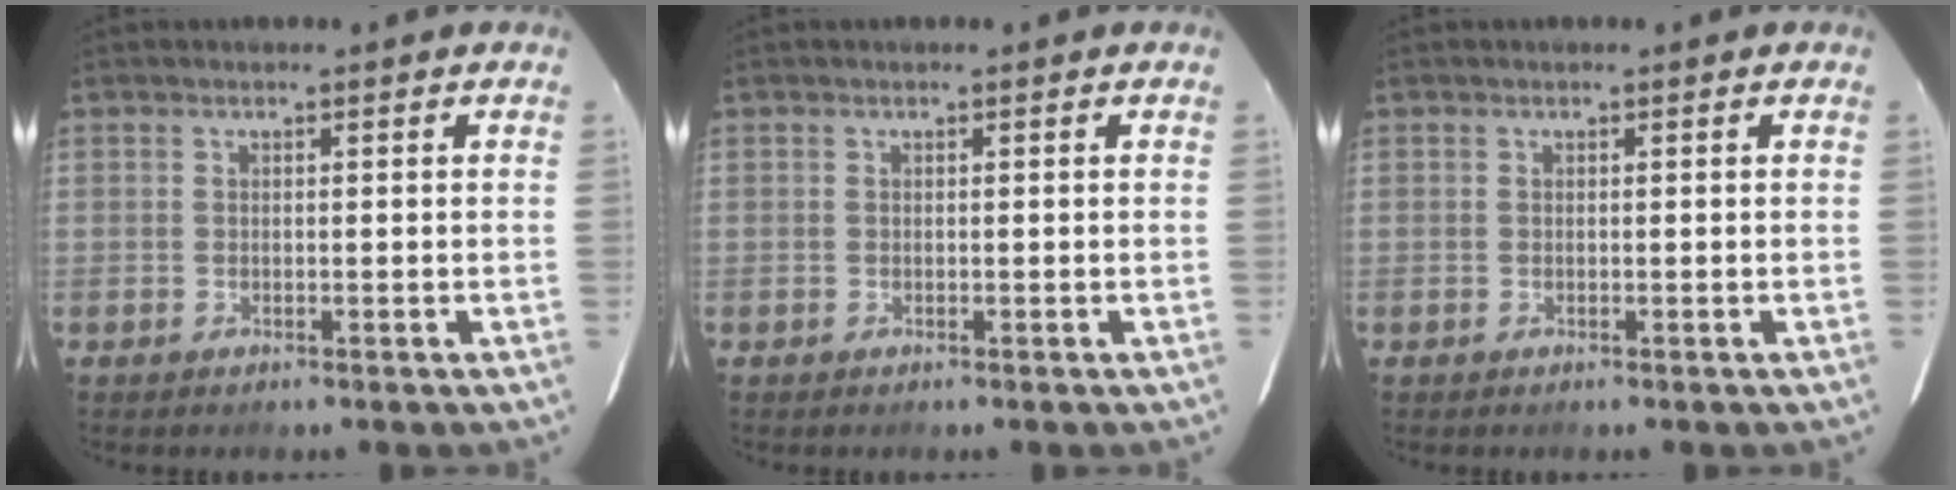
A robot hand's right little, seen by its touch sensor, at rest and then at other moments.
{"total": 0.0}
{"total": 0.0}